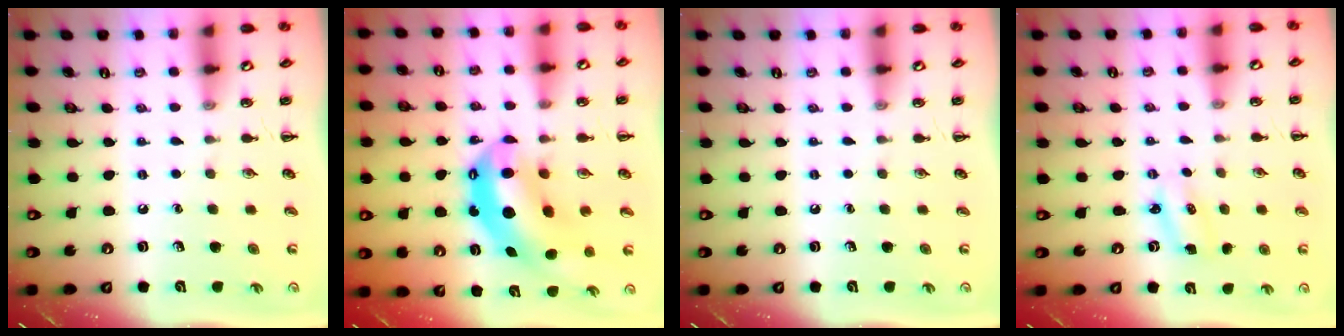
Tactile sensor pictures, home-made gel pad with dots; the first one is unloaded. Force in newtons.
{"total": 12.3, "press": 11.9, "slide": 2.9}
{"total": 0.0}
{"total": 2.6, "press": 2.6, "slide": 0.5}